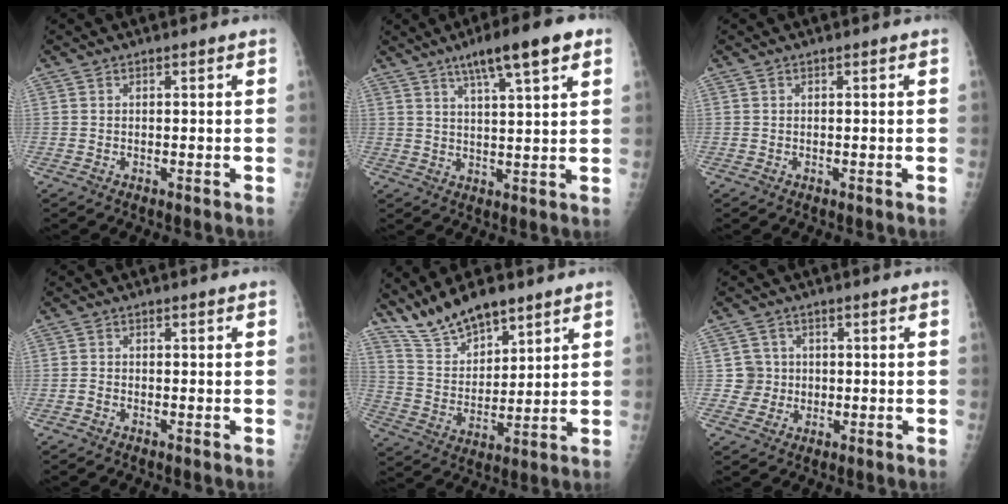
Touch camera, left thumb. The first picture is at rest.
{"total": 11.1, "force": [6.3, 1.6, 9.0], "torque": [-0.137, -0.013, 0.097]}
{"total": 0.0}
{"total": 0.8, "force": [-0.5, 0.5, 0.4], "torque": [-0.009, 0.003, -0.011]}
{"total": 11.8, "force": [9.5, 4.0, 5.6], "torque": [-0.086, -0.048, 0.189]}
{"total": 4.0, "force": [0.2, 4.0, -0.1], "torque": [0.033, 0.007, 0.000]}